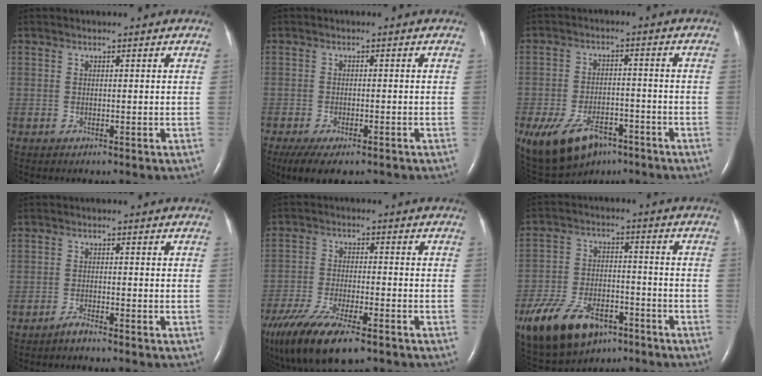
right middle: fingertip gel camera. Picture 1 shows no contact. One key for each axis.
{"total": 8.4, "fx": -6.1, "fy": 2.8, "fz": 5.1, "tx": -0.076, "ty": -0.014, "tz": -0.092}
{"total": 12.0, "fx": -7.4, "fy": 6.4, "fz": 7.0, "tx": -0.139, "ty": -0.002, "tz": -0.116}
{"total": 1.5, "fx": -1.4, "fy": -0.2, "fz": 0.4, "tx": -0.016, "ty": -0.002, "tz": -0.027}
{"total": 18.8, "fx": -12.8, "fy": 6.7, "fz": 12.0, "tx": -0.264, "ty": -0.032, "tz": -0.217}
{"total": 17.7, "fx": -10.8, "fy": 9.5, "fz": 10.3, "tx": -0.242, "ty": -0.009, "tz": -0.183}